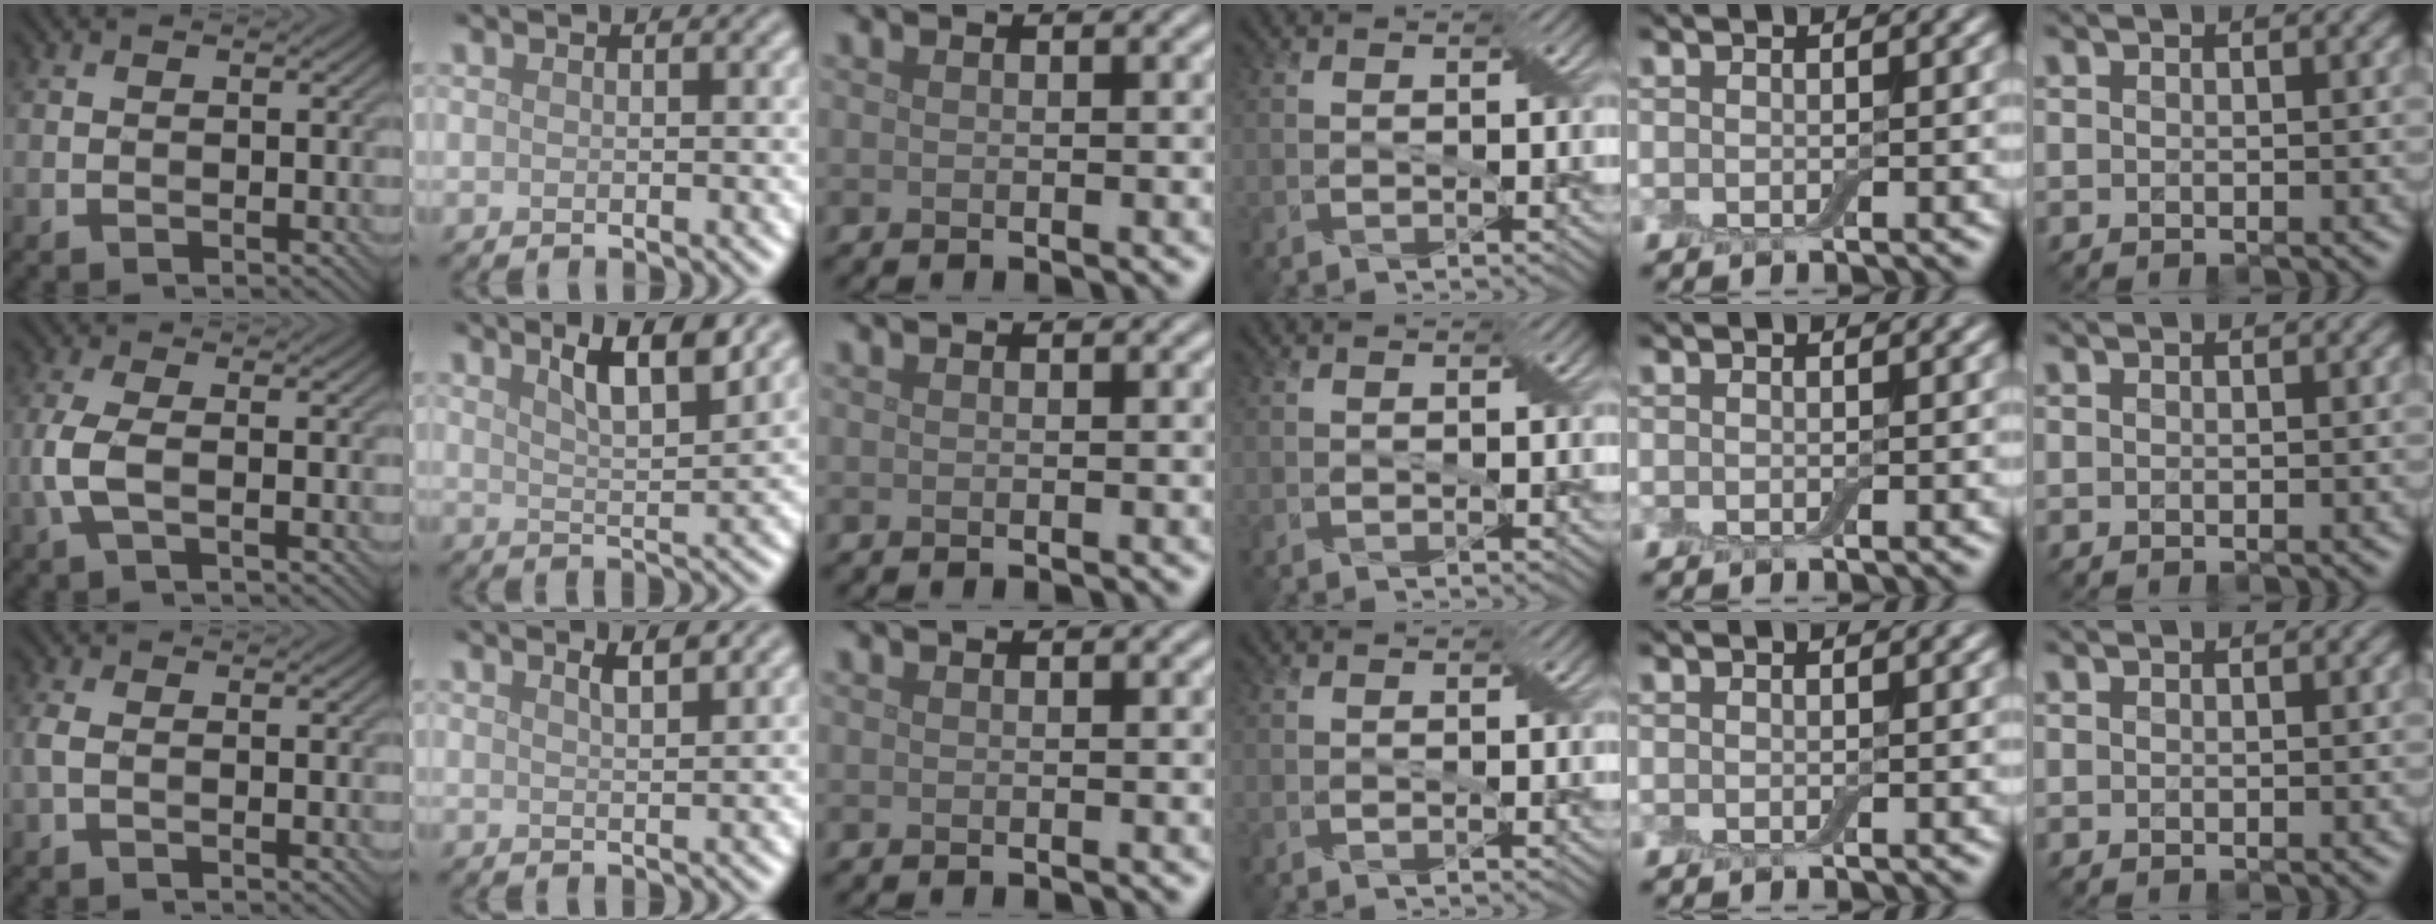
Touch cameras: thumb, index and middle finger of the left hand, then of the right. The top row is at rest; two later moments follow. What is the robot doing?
{"motion": "insert", "object": "box of matches"}